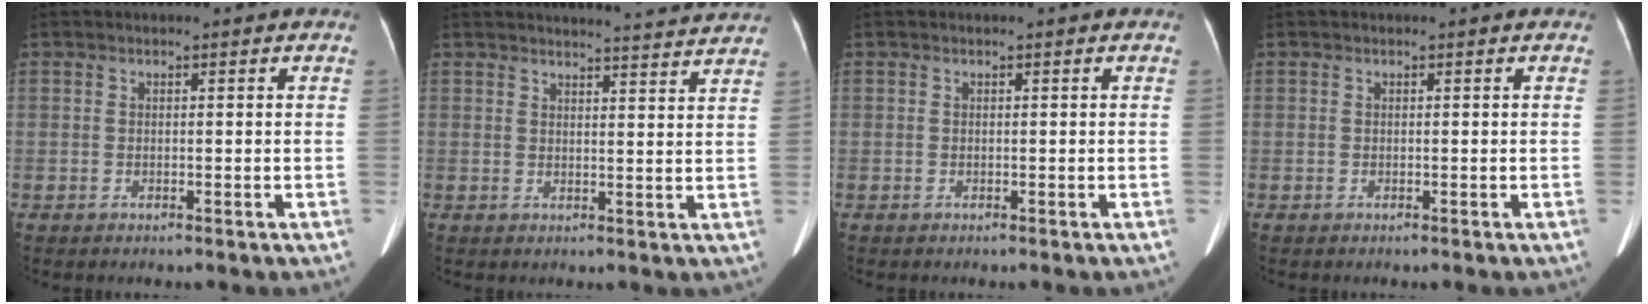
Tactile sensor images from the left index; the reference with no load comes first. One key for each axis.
{"total": 9.8, "fx": 9.6, "fy": -0.7, "fz": 1.8, "tx": -0.026, "ty": -0.020, "tz": 0.098}
{"total": 0.0}
{"total": 0.0}